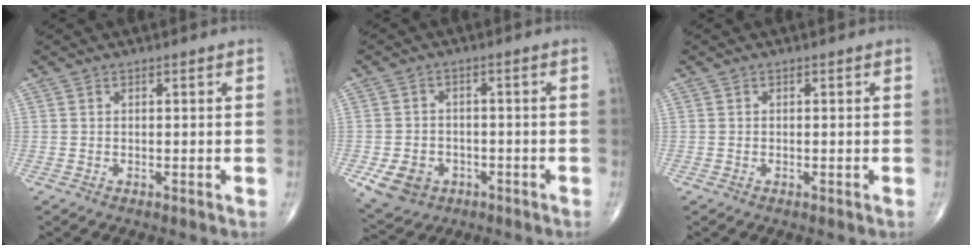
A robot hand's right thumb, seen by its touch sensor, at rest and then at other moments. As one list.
[{"total": 7.4, "force": [-3.0, 5.9, 3.4], "torque": [-0.052, 0.013, -0.039]}, {"total": 0.0}]